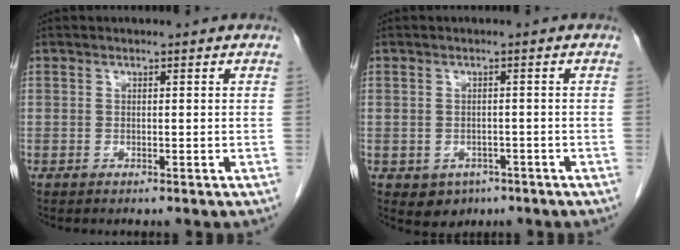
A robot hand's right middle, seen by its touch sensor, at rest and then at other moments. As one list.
[{"total": 3.5, "force": [-1.7, 2.9, 1.1], "torque": [-0.015, 0.004, -0.015]}]